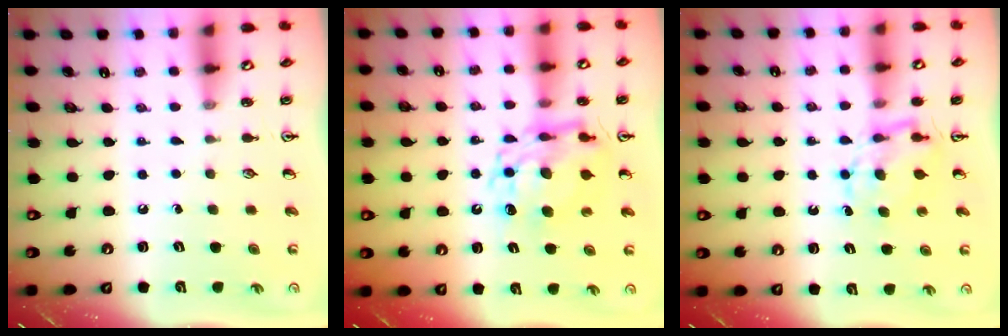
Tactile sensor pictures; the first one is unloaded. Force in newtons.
{"total": 11.7, "press": 11.6, "slide": 1.2}
{"total": 6.3, "press": 6.3, "slide": 0.5}